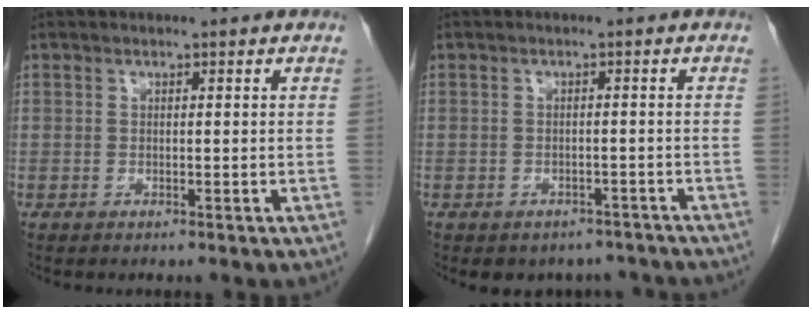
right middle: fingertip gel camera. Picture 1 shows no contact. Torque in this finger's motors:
{"motor_torque": [0.20, -0.17, 0.02, 0.03]}